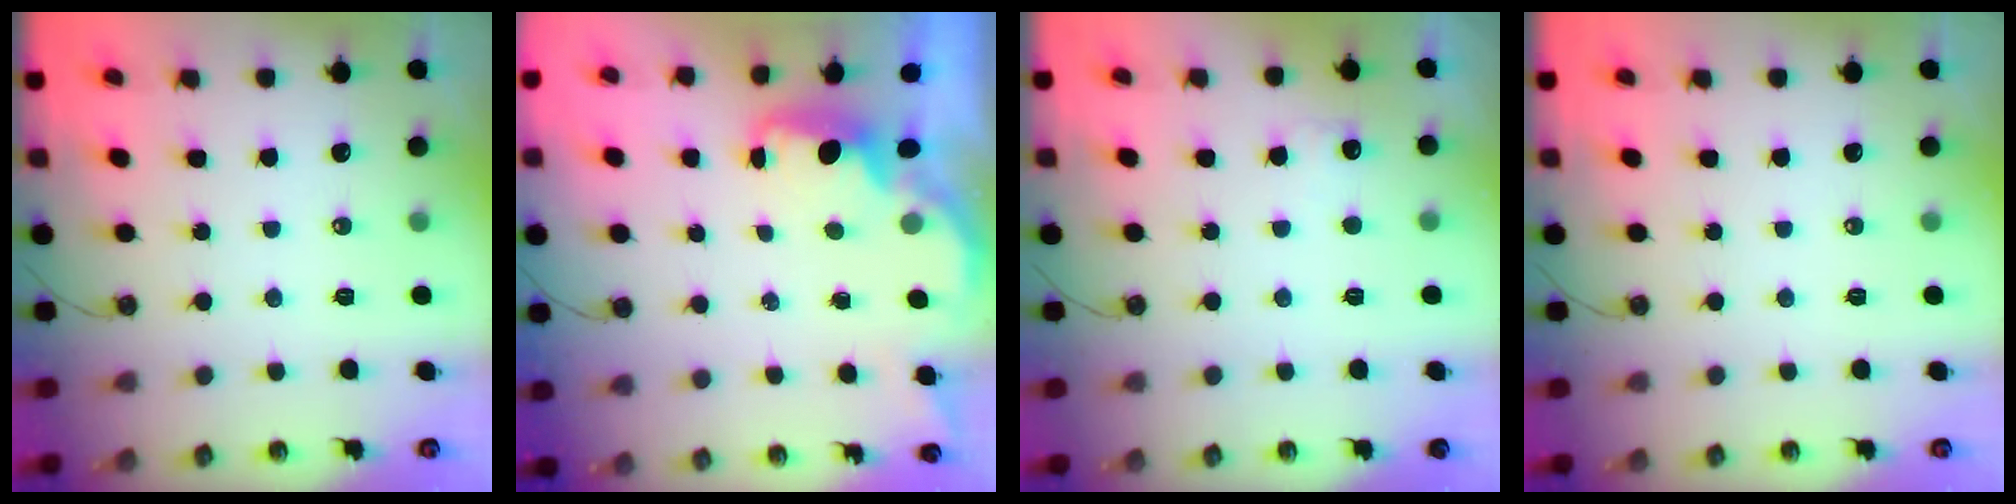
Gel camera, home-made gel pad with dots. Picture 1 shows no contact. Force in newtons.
{"total": 1.4, "press": 1.2, "slide": 0.6}
{"total": 3.9, "press": 3.8, "slide": 1.1}
{"total": 0.0}